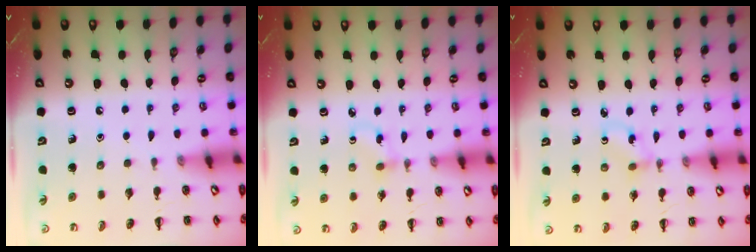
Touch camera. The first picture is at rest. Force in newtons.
{"total": 1.6, "press": 1.4, "slide": 0.7}
{"total": 1.7, "press": 1.6, "slide": 0.7}